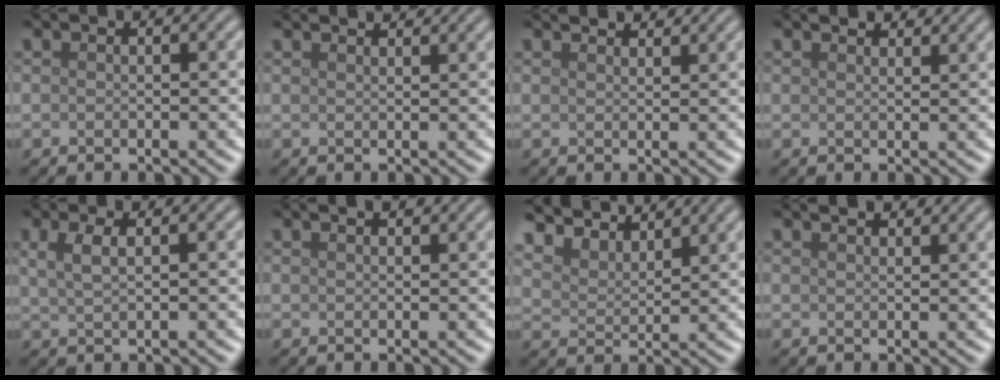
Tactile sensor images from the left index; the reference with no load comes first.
{"total": 3.2, "force": [2.8, 0.8, 1.2], "torque": [-0.005, 0.011, 0.017]}
{"total": 2.7, "force": [2.5, 0.5, 0.9], "torque": [-0.007, 0.000, 0.032]}
{"total": 2.6, "force": [2.4, 0.6, 0.8], "torque": [-0.015, 0.003, 0.032]}
{"total": 2.1, "force": [0.8, 0.8, 1.8], "torque": [-0.032, 0.001, 0.016]}
{"total": 2.0, "force": [1.5, 0.6, 1.1], "torque": [-0.005, -0.001, 0.008]}
{"total": 6.7, "force": [6.2, 1.6, 1.9], "torque": [-0.058, -0.003, 0.112]}
{"total": 2.1, "force": [1.9, 0.5, 0.7], "torque": [-0.011, 0.000, 0.027]}